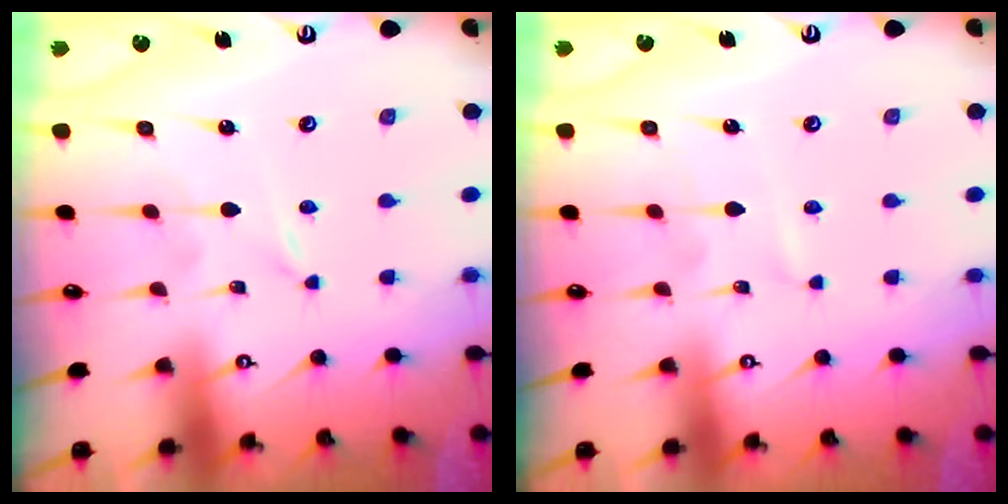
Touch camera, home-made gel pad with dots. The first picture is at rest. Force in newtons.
{"total": 2.2, "press": 2.2, "slide": 0.3}